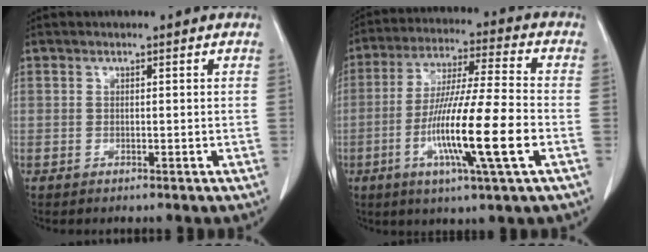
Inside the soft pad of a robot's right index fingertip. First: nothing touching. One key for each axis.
{"total": 15.5, "fx": -4.6, "fy": -0.1, "fz": 14.8, "tx": -0.281, "ty": -0.015, "tz": -0.085}